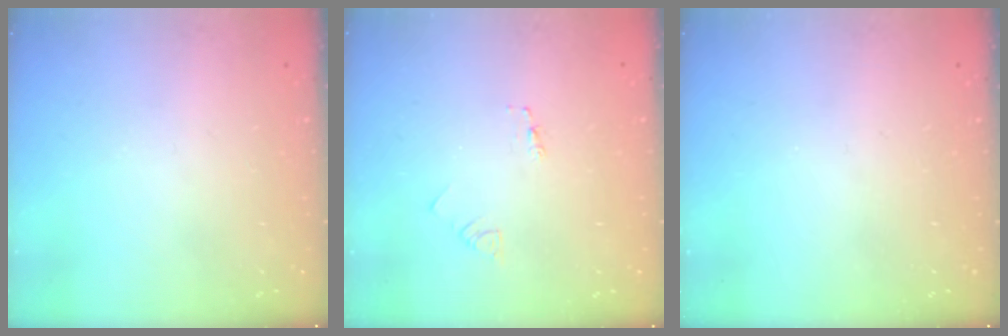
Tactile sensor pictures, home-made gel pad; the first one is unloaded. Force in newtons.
{"total": 1.8, "press": 1.8, "slide": 0.2}
{"total": 0.0}